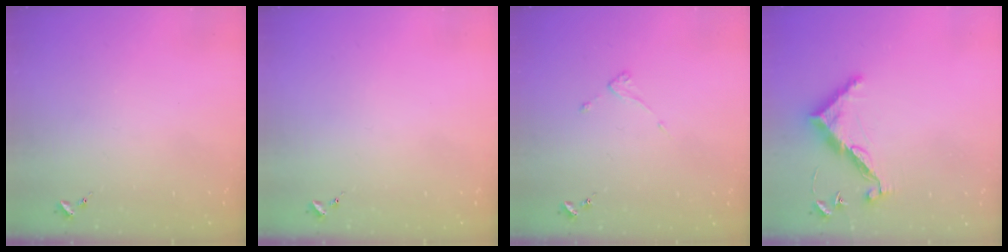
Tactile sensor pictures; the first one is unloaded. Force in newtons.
{"total": 0.0}
{"total": 3.8, "press": 3.7, "slide": 0.2}
{"total": 10.6, "press": 10.6, "slide": 0.4}